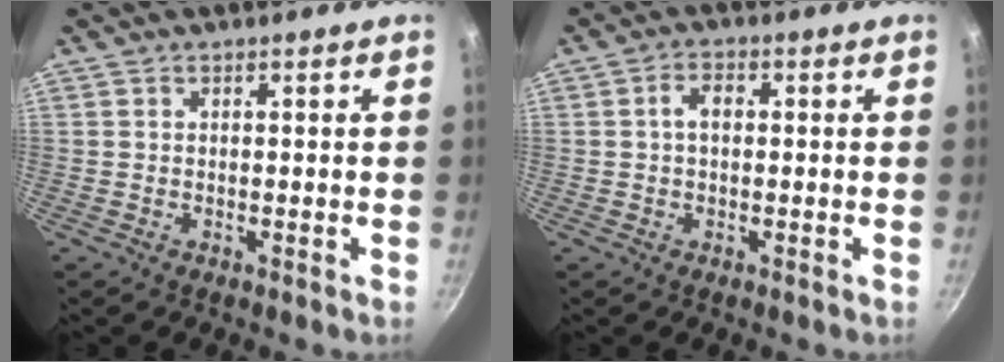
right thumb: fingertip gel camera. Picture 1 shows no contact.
{"total": 3.2, "force": [0.2, 2.0, 2.4], "torque": [-0.038, 0.011, 0.000]}